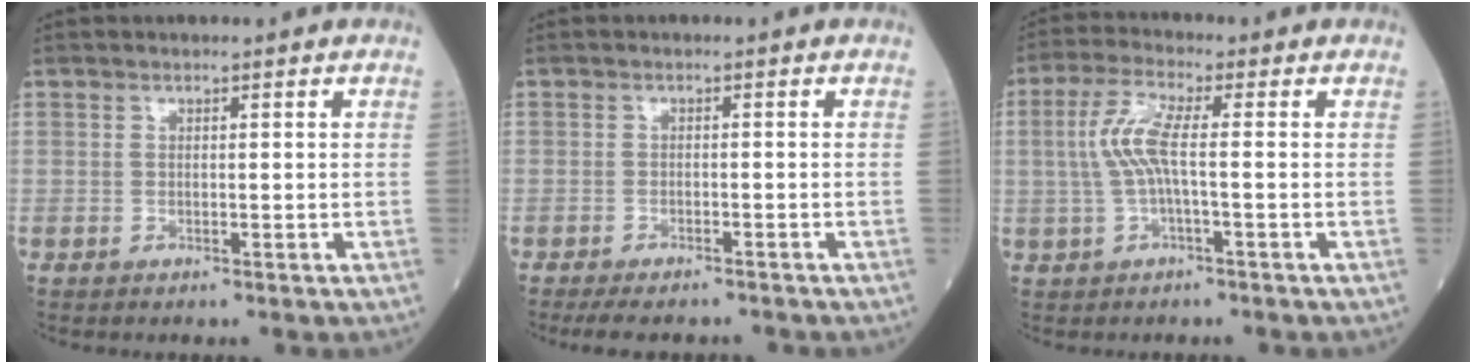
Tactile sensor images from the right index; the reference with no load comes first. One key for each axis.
{"total": 6.4, "fx": -5.8, "fy": 1.5, "fz": 2.3, "tx": -0.026, "ty": -0.010, "tz": -0.082}
{"total": 6.0, "fx": 0.0, "fy": 0.7, "fz": 5.9, "tx": -0.134, "ty": 0.013, "tz": -0.003}